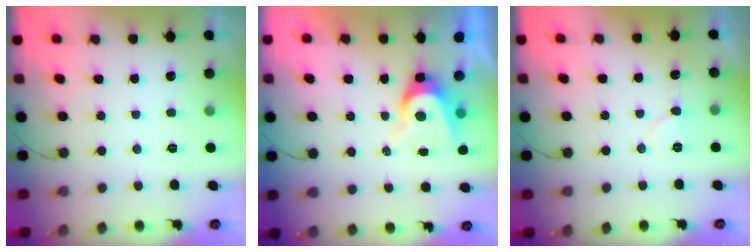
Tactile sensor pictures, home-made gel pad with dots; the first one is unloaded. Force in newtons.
{"total": 6.8, "press": 6.8, "slide": 0.6}
{"total": 6.1, "press": 6.1, "slide": 0.6}